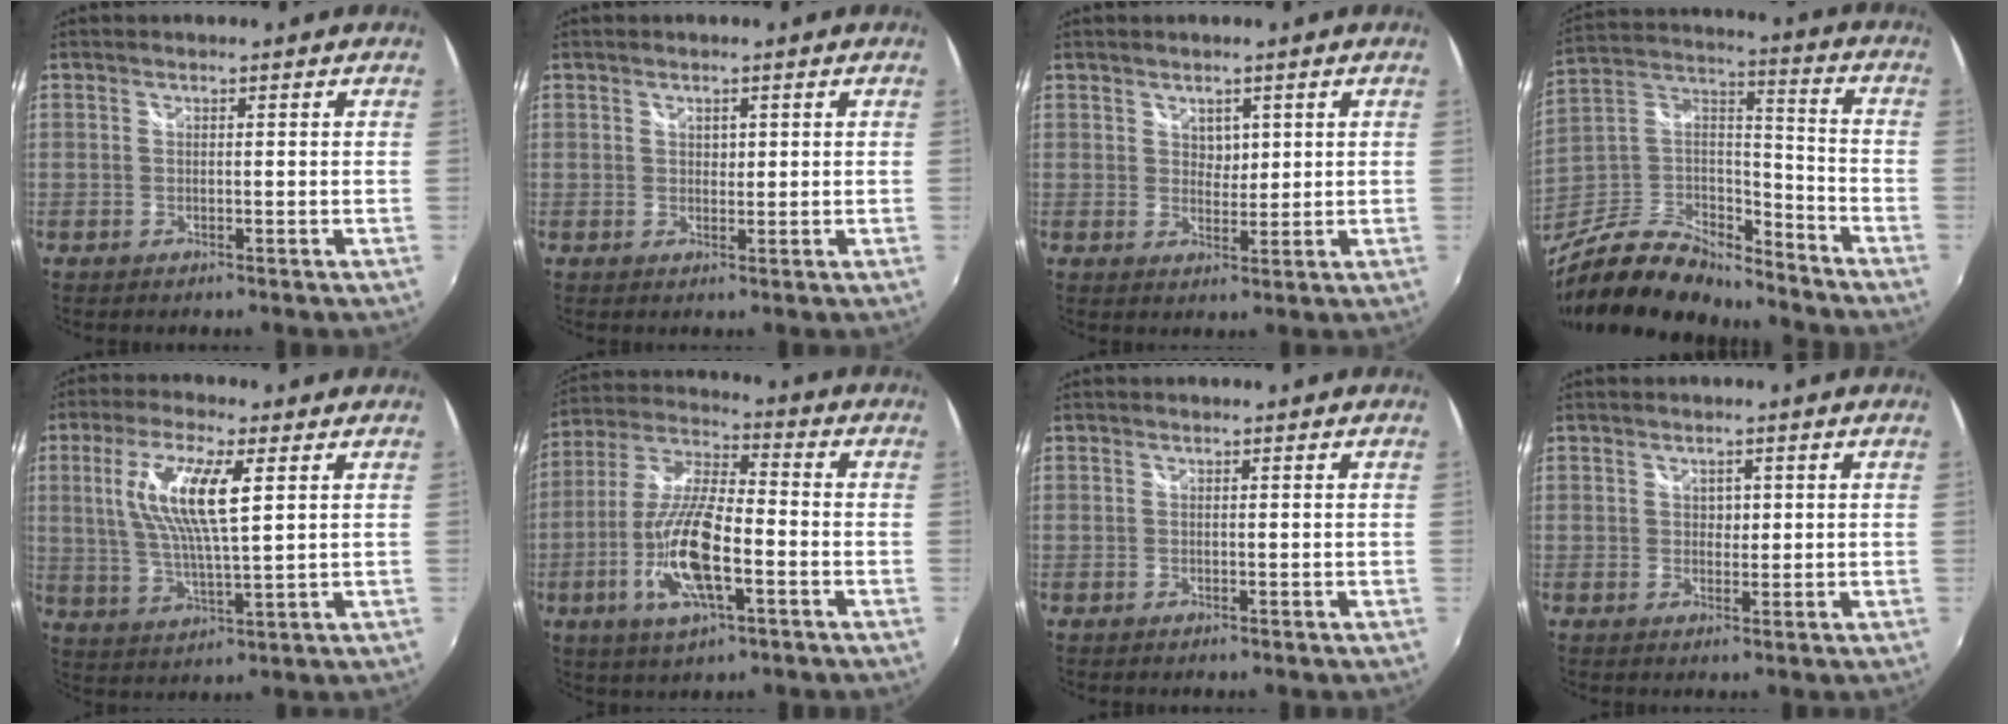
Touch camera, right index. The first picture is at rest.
{"total": 1.3, "force": [0.5, 1.1, 0.5], "torque": [-0.004, 0.002, 0.008]}
{"total": 2.6, "force": [1.2, 2.0, 1.1], "torque": [-0.011, 0.001, 0.022]}
{"total": 22.5, "force": [-17.6, 9.0, 10.8], "torque": [-0.234, 0.013, -0.302]}
{"total": 11.8, "force": [3.4, 2.4, 11.0], "torque": [-0.216, 0.001, 0.069]}
{"total": 15.0, "force": [-4.9, 4.7, 13.4], "torque": [-0.282, -0.009, -0.094]}
{"total": 0.0}
{"total": 1.8, "force": [0.4, 1.5, 0.7], "torque": [-0.006, 0.003, 0.006]}